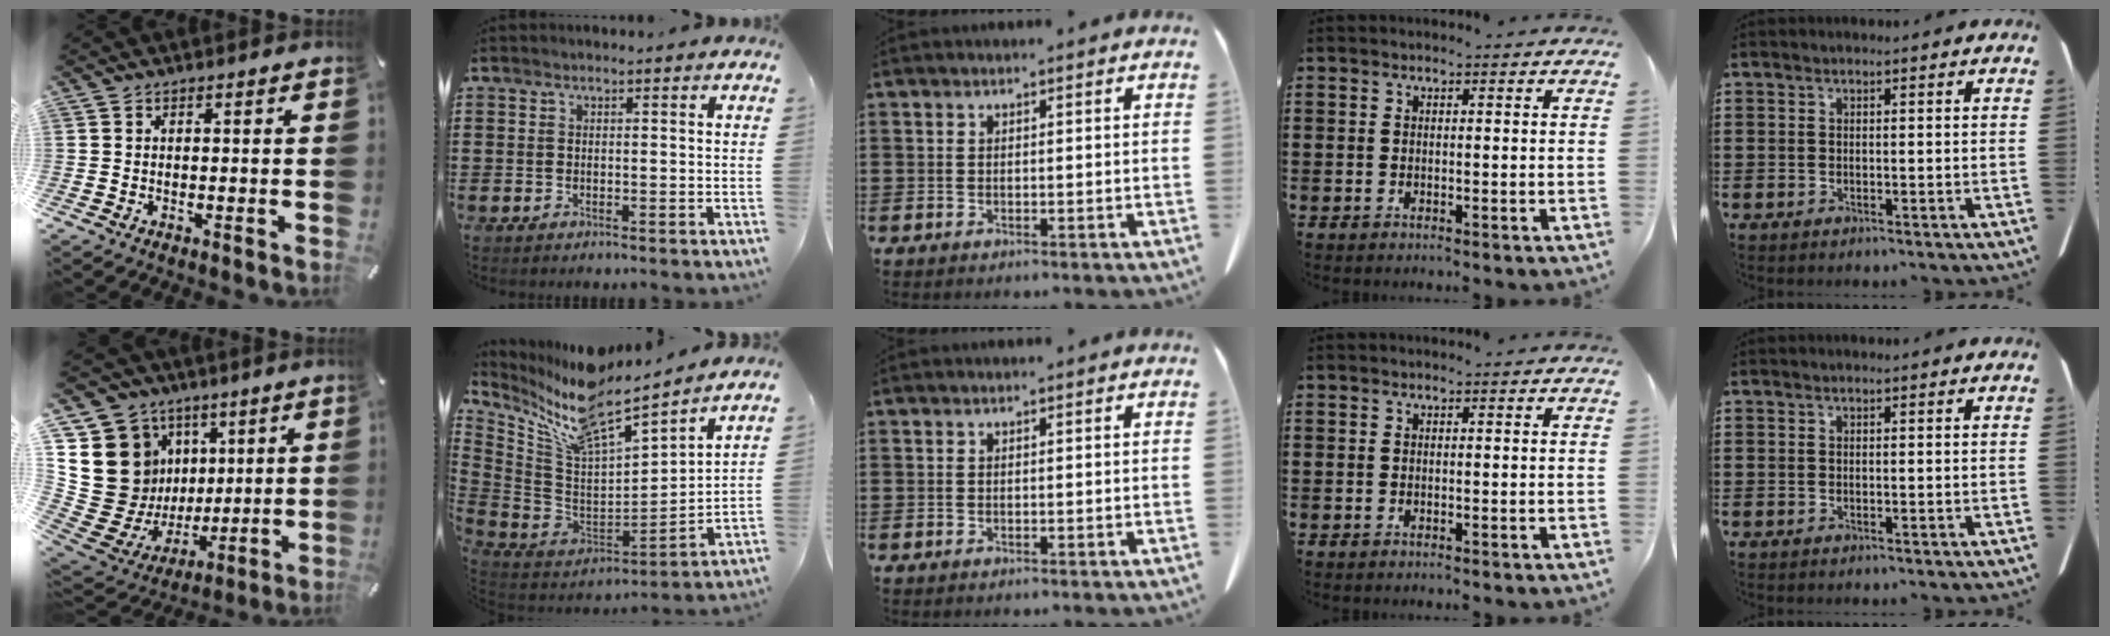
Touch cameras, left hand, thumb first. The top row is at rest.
{"thumb": {"total": 19.9, "force": [3.6, 18.3, 7.0], "torque": [-0.093, -0.049, 0.112]}, "index": {"total": 10.4, "force": [8.6, 1.8, 5.6], "torque": [-0.156, -0.067, 0.142]}}